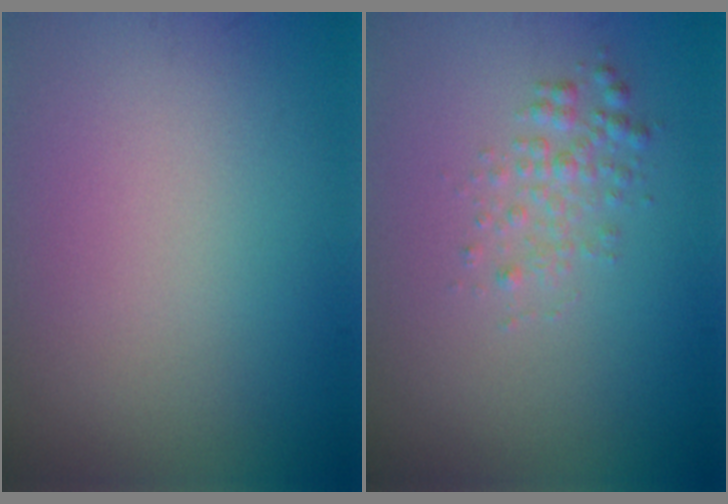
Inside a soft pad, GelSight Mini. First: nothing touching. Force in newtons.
{"total": 1.8, "press": 1.8, "slide": 0.0}